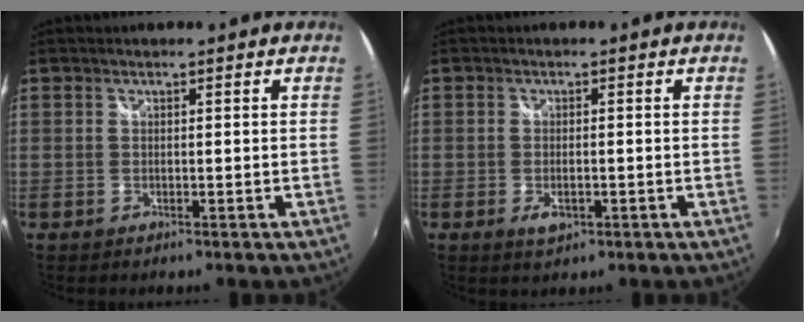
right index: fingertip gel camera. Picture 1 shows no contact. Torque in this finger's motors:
{"motor_torque": [0.06, 0.07, 0.07, 0.02]}